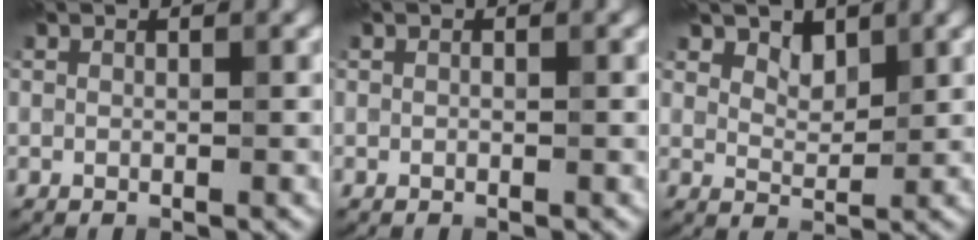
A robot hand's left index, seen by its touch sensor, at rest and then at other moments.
{"total": 0.0}
{"total": 2.2, "force": [1.8, 1.2, 0.6], "torque": [-0.014, 0.000, 0.029]}